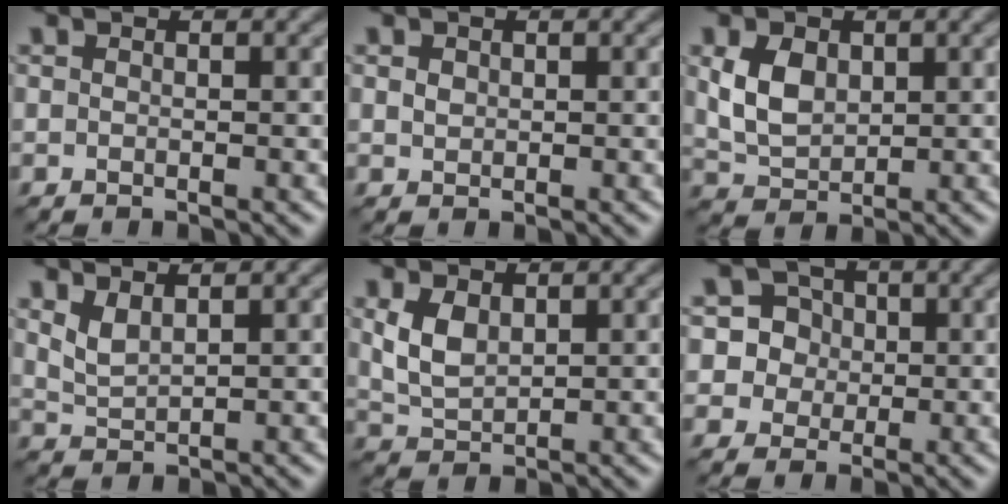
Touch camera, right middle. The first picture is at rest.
{"total": 0.8, "force": [0.3, 0.7, 0.3], "torque": [-0.008, -0.002, 0.007]}
{"total": 3.9, "force": [1.0, 2.8, 2.6], "torque": [-0.059, -0.001, 0.021]}
{"total": 1.9, "force": [1.3, 0.6, 1.3], "torque": [-0.032, -0.005, 0.032]}
{"total": 3.2, "force": [1.1, 2.0, 2.2], "torque": [-0.052, -0.002, 0.028]}
{"total": 5.5, "force": [1.3, 5.2, 1.3], "torque": [-0.015, 0.033, 0.011]}